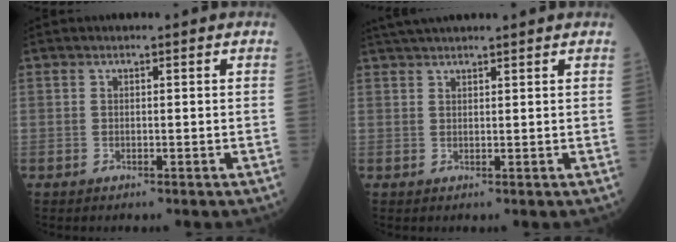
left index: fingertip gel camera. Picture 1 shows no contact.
{"total": 5.9, "force": [5.2, -0.6, 2.7], "torque": [-0.042, 0.034, 0.086]}